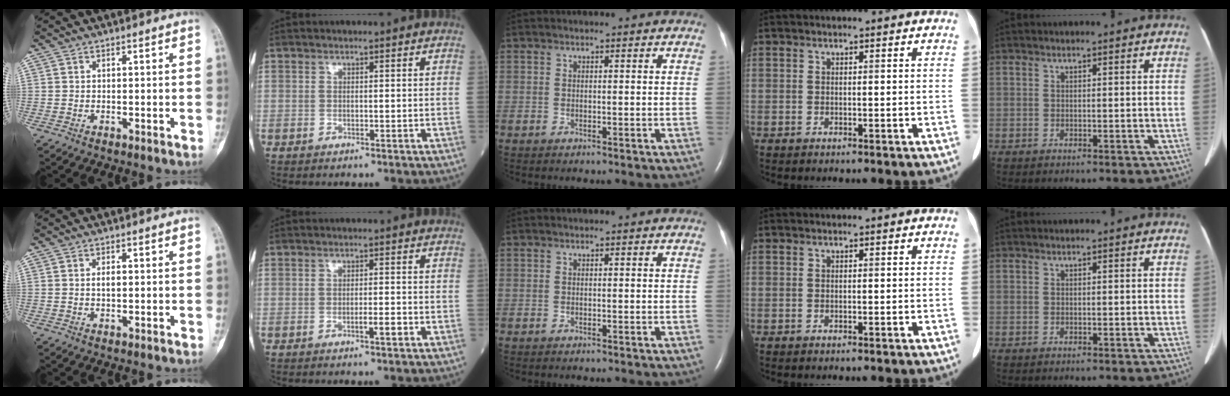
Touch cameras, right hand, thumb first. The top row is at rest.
{"thumb": {"total": 1.8, "force": [0.1, 0.8, 1.6], "torque": [-0.026, -0.002, 0.002]}, "index": {"total": 1.9, "force": [-0.8, 0.1, 1.7], "torque": [-0.024, -0.002, -0.014]}}